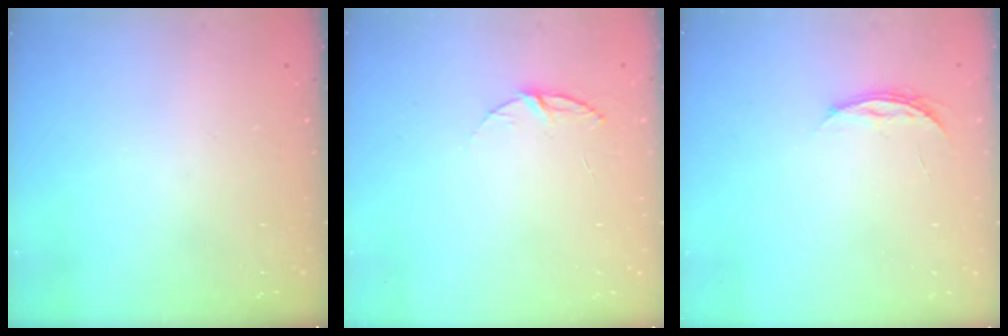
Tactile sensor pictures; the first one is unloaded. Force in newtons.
{"total": 5.9, "press": 5.8, "slide": 0.6}
{"total": 3.8, "press": 3.8, "slide": 0.5}